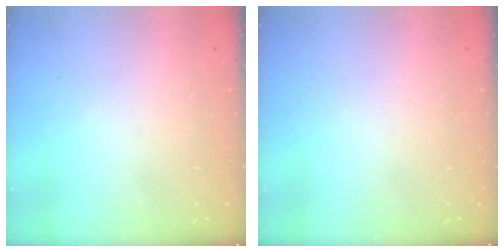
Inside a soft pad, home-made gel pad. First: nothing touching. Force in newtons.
{"total": 0.0}